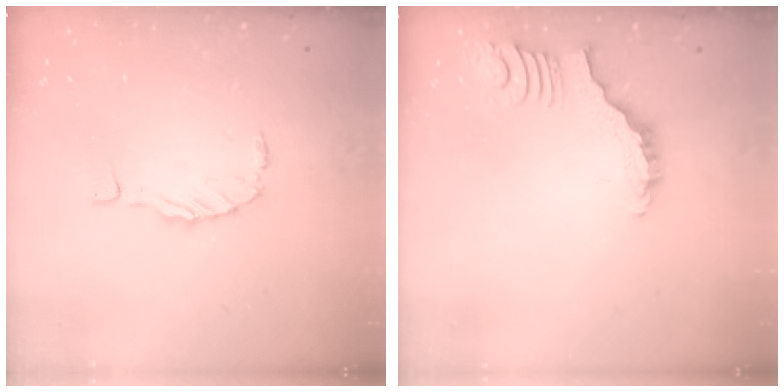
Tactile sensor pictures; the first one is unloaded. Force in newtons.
{"total": 3.9, "press": 3.8, "slide": 0.7}